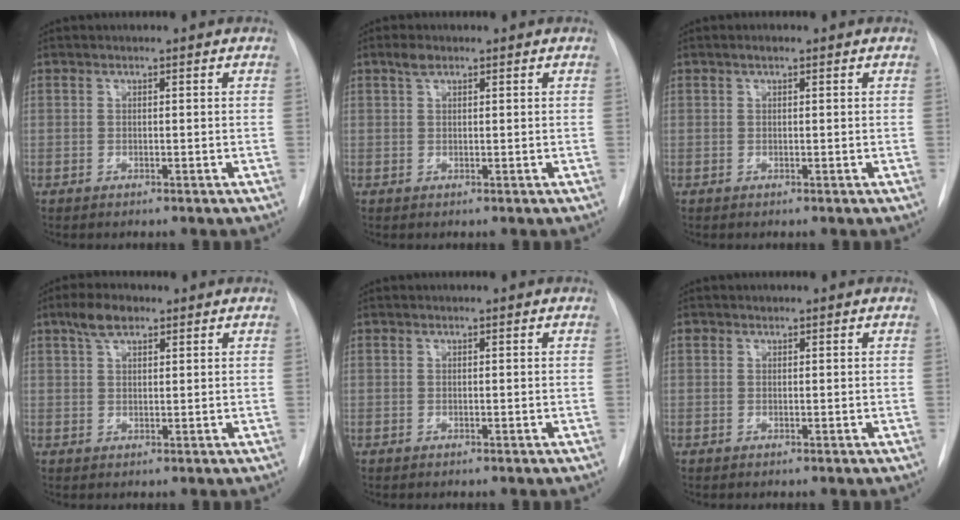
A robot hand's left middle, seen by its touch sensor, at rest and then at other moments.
{"total": 1.6, "force": [1.0, 0.7, 0.9], "torque": [-0.020, 0.008, 0.019]}
{"total": 0.7, "force": [0.5, 0.2, 0.5], "torque": [-0.010, 0.004, 0.007]}
{"total": 4.0, "force": [2.6, 1.7, 2.5], "torque": [-0.053, 0.011, 0.049]}
{"total": 0.0}
{"total": 0.6, "force": [0.4, 0.4, 0.1], "torque": [-0.001, 0.007, 0.007]}